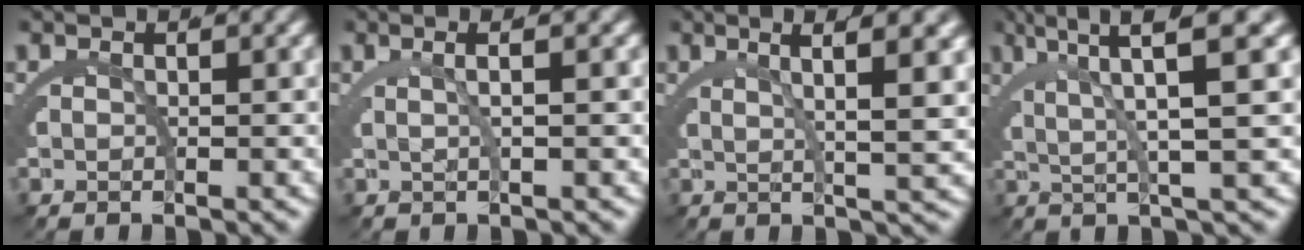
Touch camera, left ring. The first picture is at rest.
{"total": 2.1, "force": [0.8, -0.5, 1.9], "torque": [-0.018, 0.010, 0.013]}
{"total": 5.7, "force": [3.3, -0.2, 4.6], "torque": [-0.049, 0.013, 0.051]}
{"total": 6.8, "force": [3.5, -0.1, 5.8], "torque": [-0.078, 0.014, 0.054]}